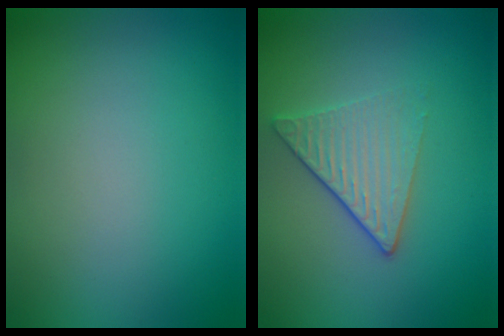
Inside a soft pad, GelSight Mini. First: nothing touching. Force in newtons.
{"total": 3.2, "press": 2.8, "slide": 1.6}